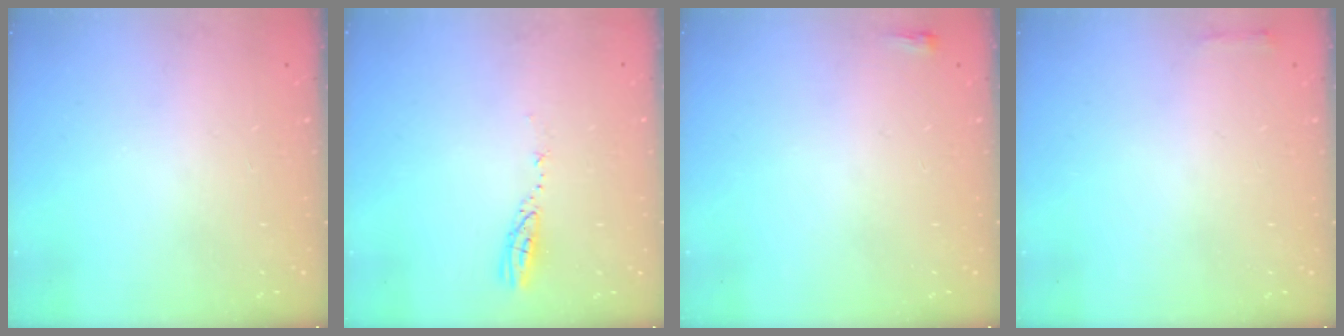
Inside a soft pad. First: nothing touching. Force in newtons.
{"total": 3.7, "press": 3.6, "slide": 0.3}
{"total": 2.0, "press": 2.0, "slide": 0.5}
{"total": 2.3, "press": 2.3, "slide": 0.5}